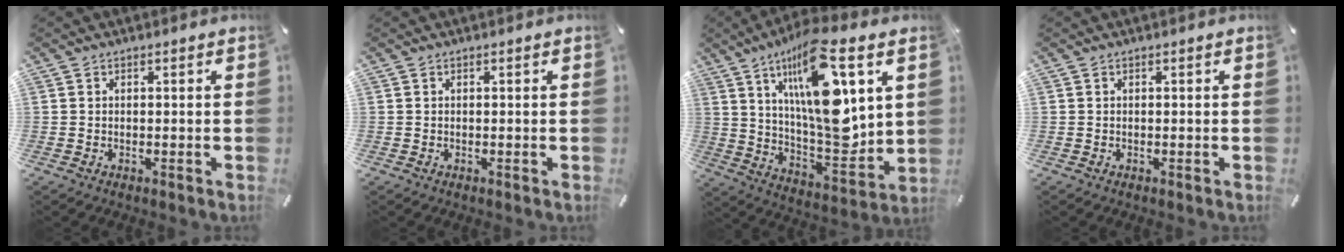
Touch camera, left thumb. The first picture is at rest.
{"total": 0.0}
{"total": 23.0, "force": [10.4, 8.0, 18.9], "torque": [-0.344, -0.067, 0.154]}
{"total": 0.0}